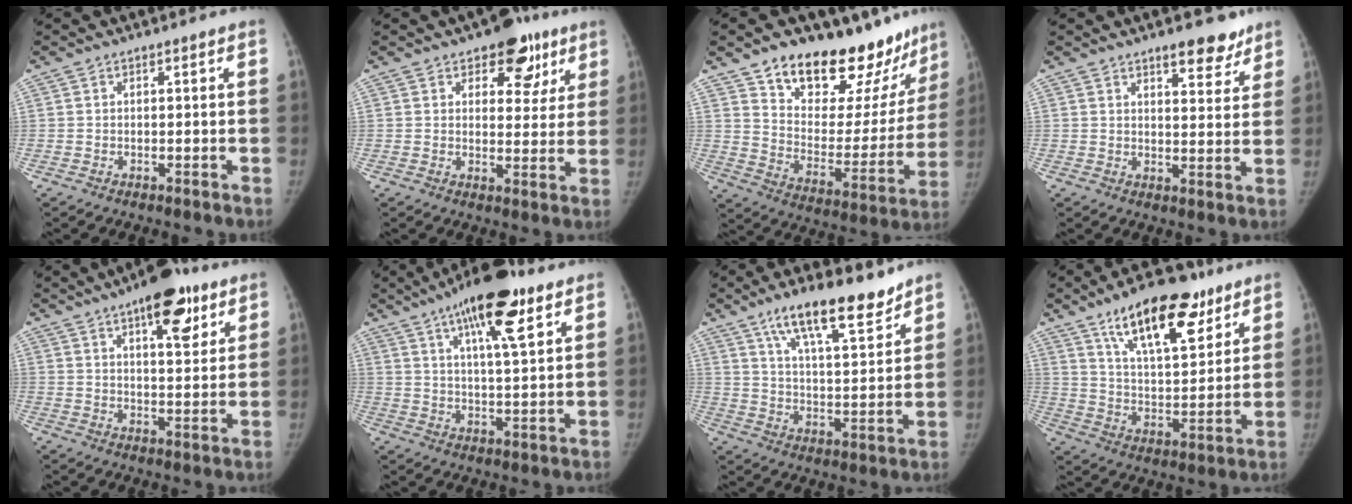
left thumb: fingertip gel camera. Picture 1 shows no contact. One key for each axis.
{"total": 9.9, "fx": 5.7, "fy": 5.8, "fz": 5.6, "tx": -0.023, "ty": -0.021, "tz": 0.073}
{"total": 25.2, "fx": 19.0, "fy": 11.4, "fz": 12.0, "tx": -0.122, "ty": -0.110, "tz": 0.283}
{"total": 7.0, "fx": 5.2, "fy": 2.7, "fz": 3.9, "tx": -0.024, "ty": -0.031, "tz": 0.071}
{"total": 12.8, "fx": 7.2, "fy": 4.9, "fz": 9.4, "tx": -0.101, "ty": -0.030, "tz": 0.100}
{"total": 15.5, "fx": 8.6, "fy": 4.2, "fz": 12.2, "tx": -0.178, "ty": -0.027, "tz": 0.135}
{"total": 15.4, "fx": 11.0, "fy": 4.3, "fz": 9.9, "tx": -0.133, "ty": -0.062, "tz": 0.188}
{"total": 19.3, "fx": 12.0, "fy": 7.5, "fz": 13.2, "tx": -0.175, "ty": -0.052, "tz": 0.204}